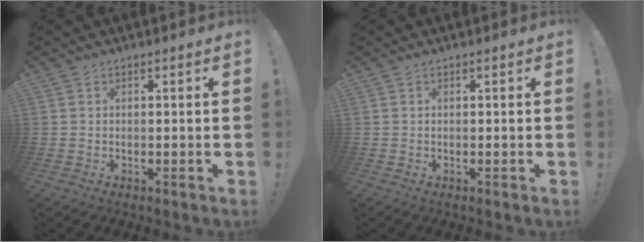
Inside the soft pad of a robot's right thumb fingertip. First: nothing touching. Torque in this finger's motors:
{"motor_torque": [0.00, 0.00, 0.00, 0.00, 0.00]}